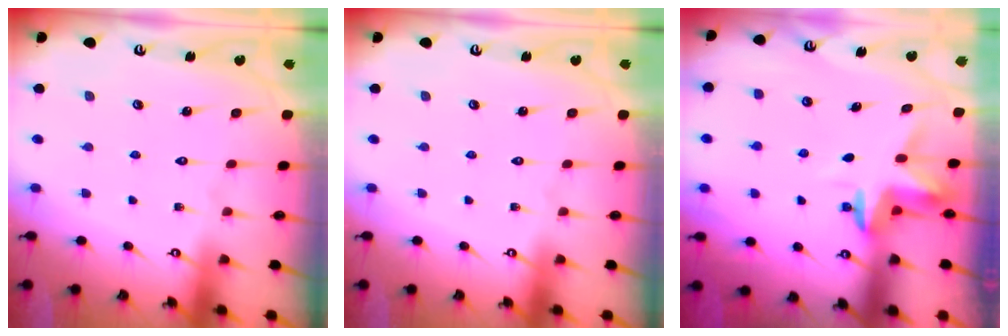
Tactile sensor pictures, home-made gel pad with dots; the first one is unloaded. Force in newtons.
{"total": 0.0}
{"total": 3.5, "press": 3.5, "slide": 0.2}